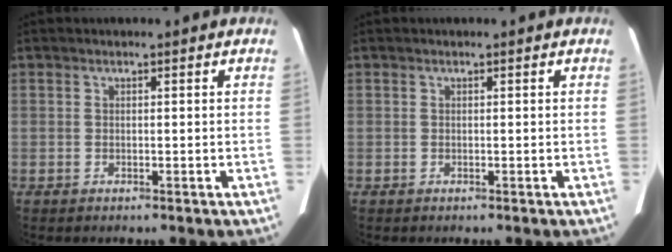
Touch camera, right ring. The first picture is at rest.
{"total": 0.0}